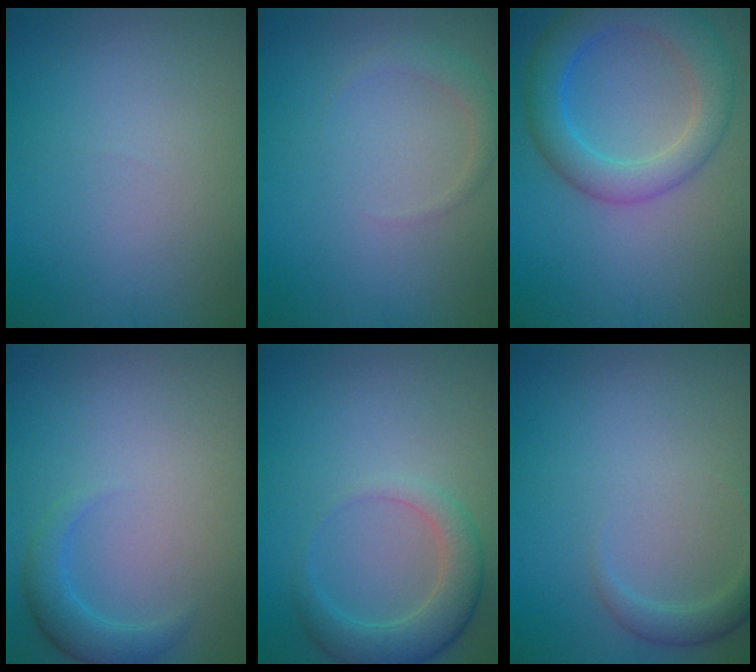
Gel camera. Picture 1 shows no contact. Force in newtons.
{"total": 1.3, "press": 1.3, "slide": 0.1}
{"total": 5.4, "press": 5.4, "slide": 0.2}
{"total": 2.4, "press": 2.4, "slide": 0.1}
{"total": 3.7, "press": 3.7, "slide": 0.3}
{"total": 1.9, "press": 1.9, "slide": 0.1}